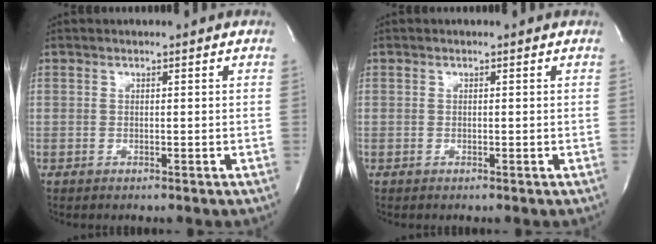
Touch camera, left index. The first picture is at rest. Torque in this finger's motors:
{"motor_torque": [-0.01, 0.02, 0.00, 0.00]}